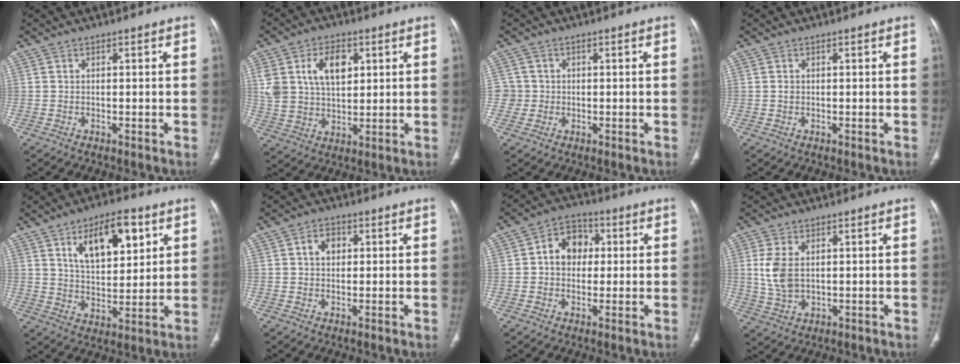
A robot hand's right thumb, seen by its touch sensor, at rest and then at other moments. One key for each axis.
{"total": 12.1, "fx": 4.1, "fy": 7.7, "fz": 8.4, "tx": -0.133, "ty": -0.004, "tz": 0.084}
{"total": 2.8, "fx": -0.1, "fy": 2.8, "fz": -0.2, "tx": 0.024, "ty": 0.009, "tz": -0.004}
{"total": 0.6, "fx": 0.0, "fy": 0.5, "fz": 0.3, "tx": -0.005, "ty": 0.001, "tz": 0.000}
{"total": 13.9, "fx": 6.1, "fy": 6.7, "fz": 10.5, "tx": -0.134, "ty": -0.025, "tz": 0.105}
{"total": 3.5, "fx": 0.8, "fy": 2.7, "fz": 2.1, "tx": -0.020, "ty": 0.007, "tz": 0.012}
{"total": 8.2, "fx": 1.0, "fy": 6.5, "fz": 4.8, "tx": -0.042, "ty": 0.016, "tz": 0.007}
{"total": 6.7, "fx": 1.0, "fy": 4.1, "fz": 5.2, "tx": -0.112, "ty": -0.003, "tz": 0.028}